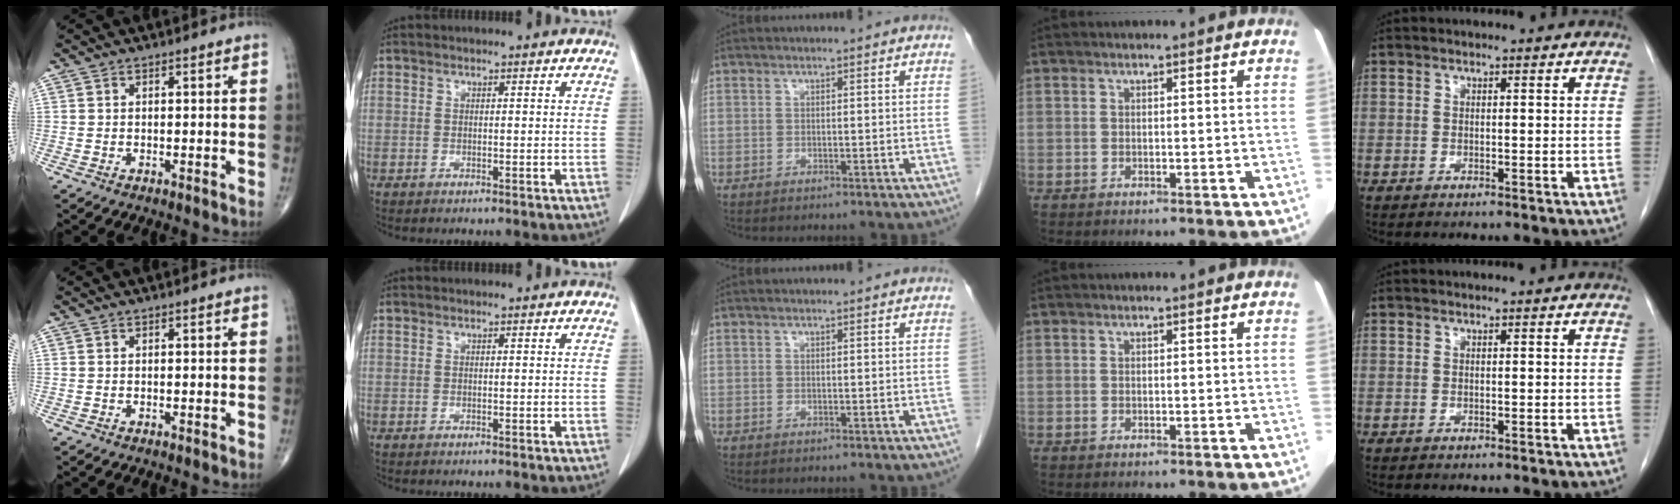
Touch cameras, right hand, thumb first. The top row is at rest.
{}